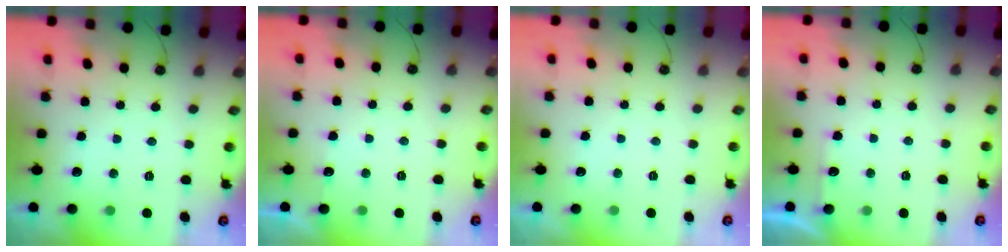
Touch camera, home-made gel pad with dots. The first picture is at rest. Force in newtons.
{"total": 3.2, "press": 3.2, "slide": 0.4}
{"total": 0.0}
{"total": 2.6, "press": 2.6, "slide": 0.5}